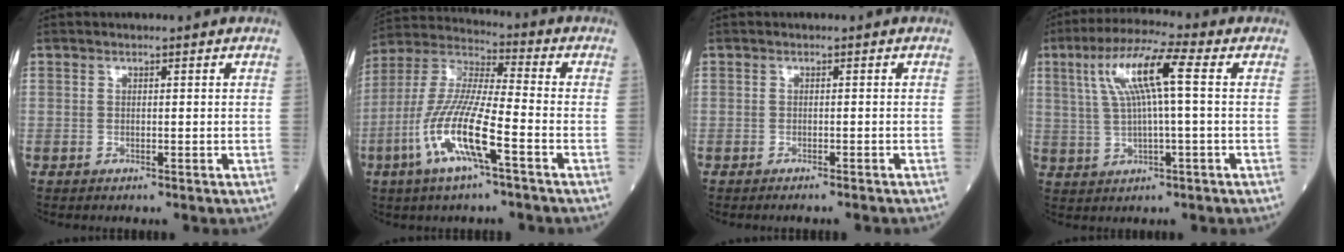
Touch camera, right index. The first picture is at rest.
{"total": 13.5, "force": [-5.3, 1.5, 12.3], "torque": [-0.266, -0.007, -0.106]}
{"total": 3.4, "force": [-3.1, -0.1, 1.4], "torque": [-0.015, -0.003, -0.039]}
{"total": 9.7, "force": [2.3, 0.5, 9.4], "torque": [-0.184, 0.024, 0.044]}